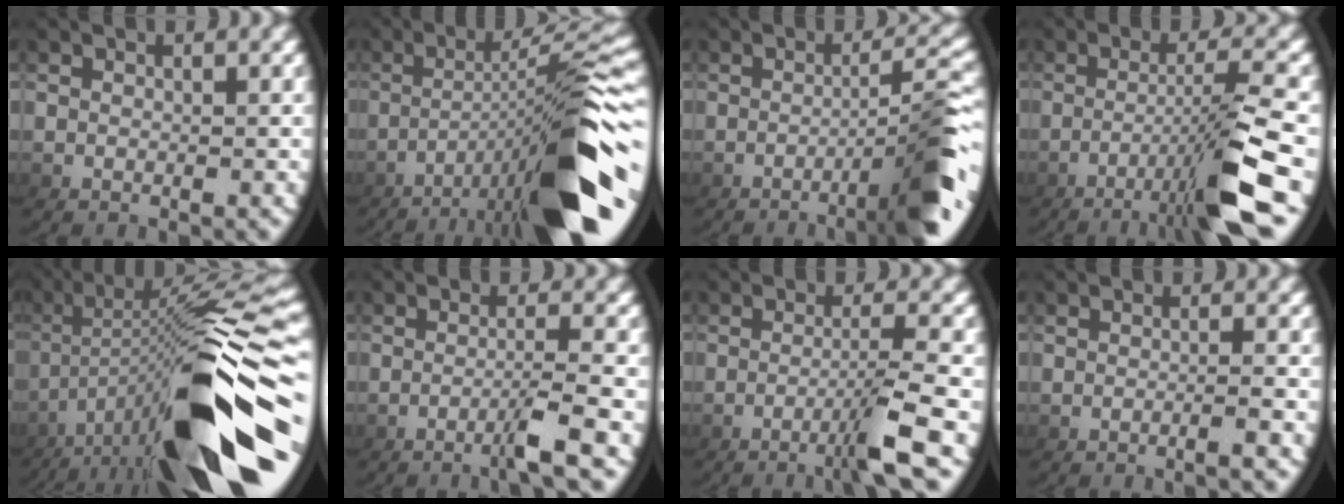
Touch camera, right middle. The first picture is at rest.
{"total": 11.1, "force": [-4.3, 1.0, 10.2], "torque": [-0.142, 0.014, -0.058]}
{"total": 6.2, "force": [-2.6, 0.4, 5.6], "torque": [-0.073, 0.015, -0.042]}
{"total": 5.9, "force": [-2.0, -0.2, 5.5], "torque": [-0.089, 0.005, -0.028]}
{"total": 15.5, "force": [-3.8, 4.9, 14.2], "torque": [-0.246, -0.005, -0.035]}
{"total": 2.8, "force": [-1.3, -0.4, 2.5], "torque": [-0.041, 0.006, -0.024]}
{"total": 3.8, "force": [-1.5, -0.4, 3.5], "torque": [-0.056, 0.006, -0.024]}
{"total": 1.4, "force": [-0.9, -0.4, 1.0], "torque": [-0.017, 0.004, -0.017]}